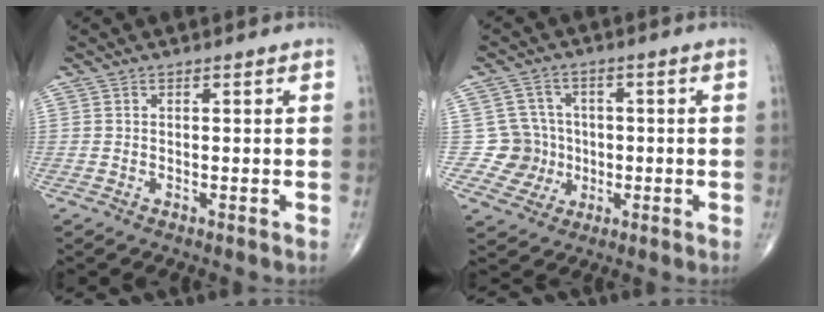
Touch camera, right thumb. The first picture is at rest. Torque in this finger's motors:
{"motor_torque": [0.26, 0.13, -0.20, -0.07, -0.02]}